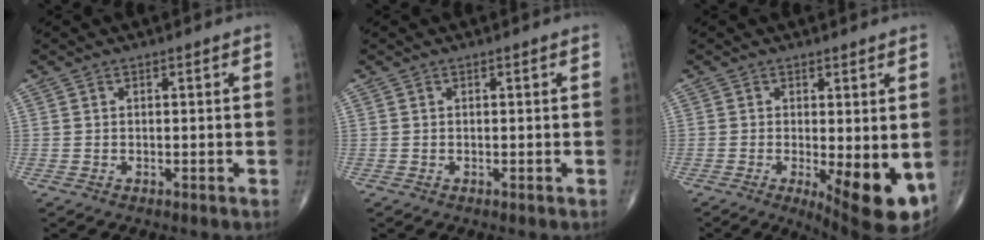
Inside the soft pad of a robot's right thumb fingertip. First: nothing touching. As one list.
[{"total": 0.0}, {"total": 10.6, "force": [-2.4, 3.4, 9.8], "torque": [-0.128, -0.022, -0.024]}]